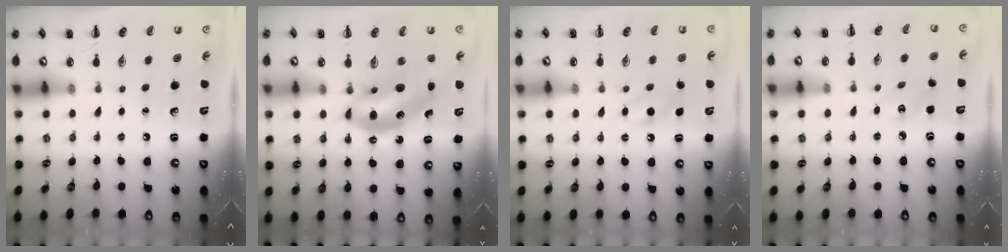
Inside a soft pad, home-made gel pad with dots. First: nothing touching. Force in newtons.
{"total": 11.5, "press": 11.2, "slide": 2.9}
{"total": 5.6, "press": 5.4, "slide": 1.5}
{"total": 2.6, "press": 2.5, "slide": 0.7}